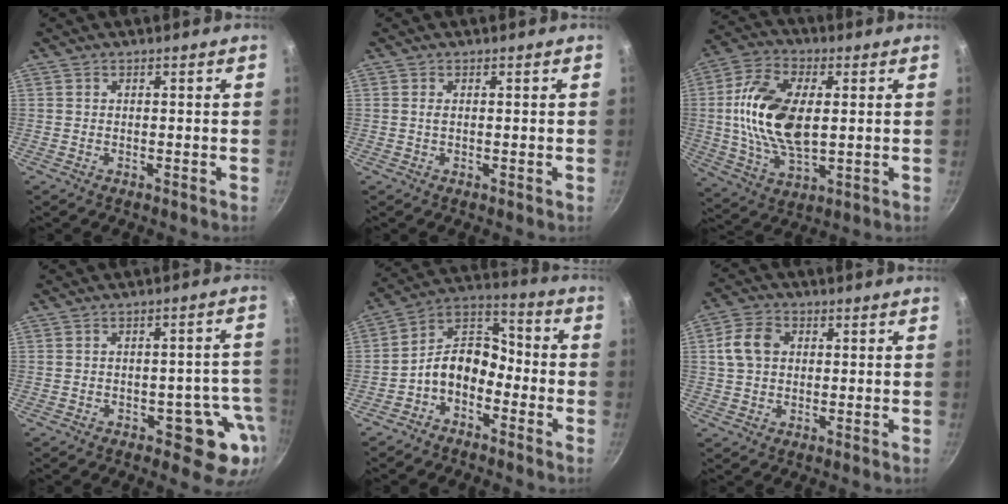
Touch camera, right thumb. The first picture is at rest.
{"total": 0.7, "force": [0.1, 0.1, 0.7], "torque": [-0.013, -0.003, 0.000]}
{"total": 16.7, "force": [1.6, 9.2, 13.9], "torque": [-0.259, 0.004, 0.028]}
{"total": 9.0, "force": [-3.9, 4.9, 6.5], "torque": [-0.021, 0.035, -0.042]}
{"total": 10.2, "force": [-4.2, 7.0, 6.2], "torque": [-0.081, 0.066, -0.101]}
{"total": 7.0, "force": [1.1, 5.4, 4.3], "torque": [-0.069, 0.012, 0.013]}